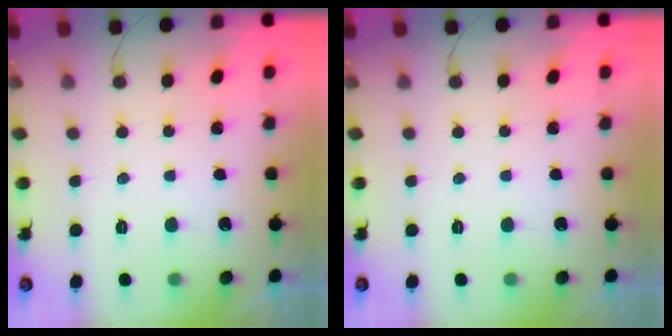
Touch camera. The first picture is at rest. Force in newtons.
{"total": 0.0}